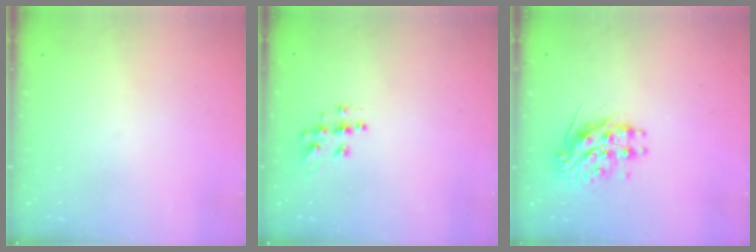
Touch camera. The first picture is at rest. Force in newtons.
{"total": 7.3, "press": 7.3, "slide": 0.2}
{"total": 10.2, "press": 10.2, "slide": 0.8}